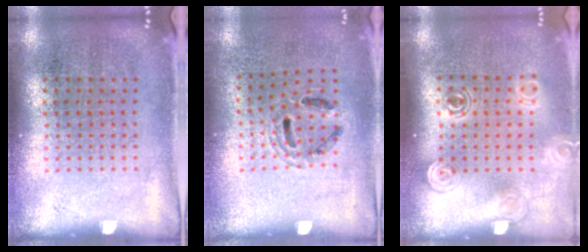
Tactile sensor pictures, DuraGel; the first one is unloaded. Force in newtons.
{"total": 0.9, "press": 0.9, "slide": 0.2}
{"total": 1.4, "press": 1.2, "slide": 0.7}